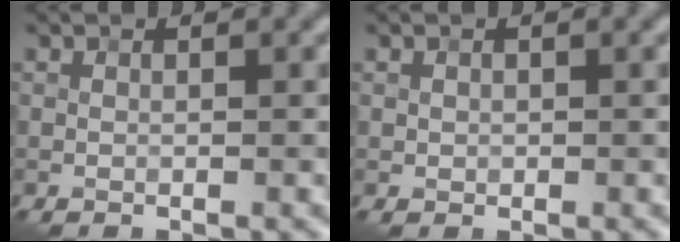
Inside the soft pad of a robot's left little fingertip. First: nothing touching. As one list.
[{"total": 0.6, "force": [0.1, 0.5, 0.1], "torque": [-0.003, -0.002, 0.002]}]